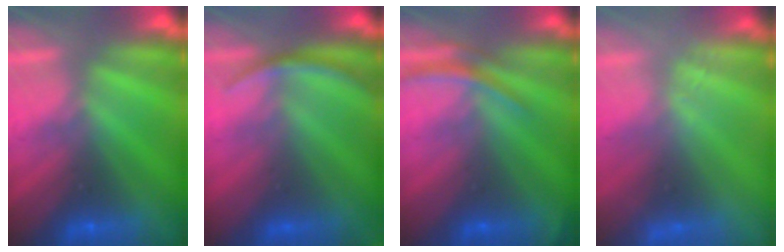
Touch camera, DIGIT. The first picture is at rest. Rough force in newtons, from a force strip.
{"total": 2.9}
{"total": 2.8}
{"total": 2.4}